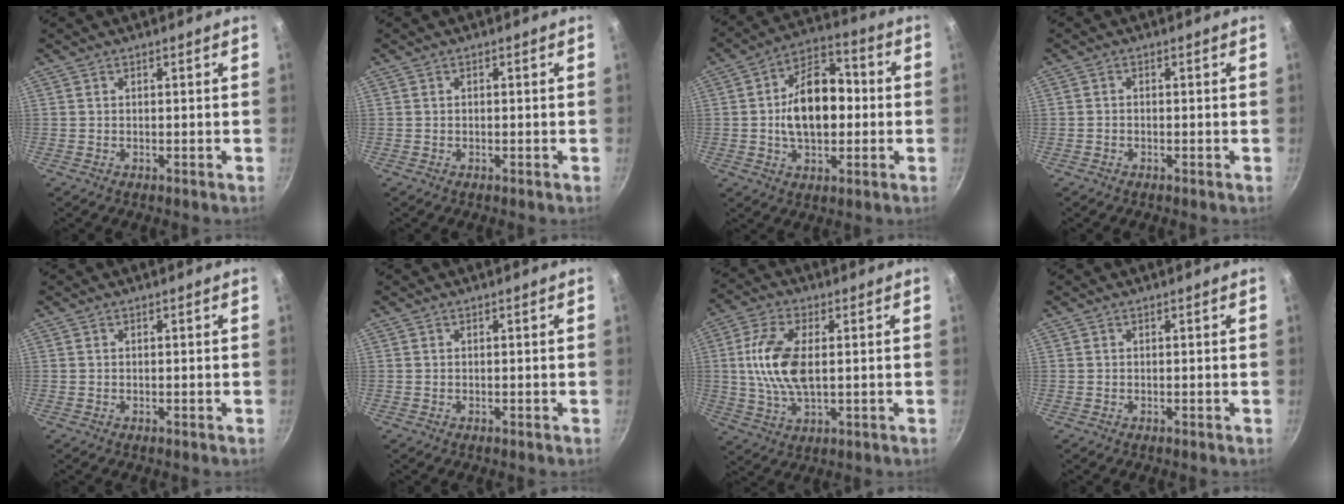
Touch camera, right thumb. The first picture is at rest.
{"total": 0.0}
{"total": 15.1, "force": [-0.2, 9.3, 11.9], "torque": [-0.162, 0.030, -0.016]}
{"total": 0.8, "force": [-0.5, 0.5, 0.4], "torque": [-0.009, 0.005, -0.012]}
{"total": 0.0}
{"total": 0.0}
{"total": 11.4, "force": [1.1, 5.6, 9.9], "torque": [-0.195, 0.004, 0.018]}
{"total": 0.0}